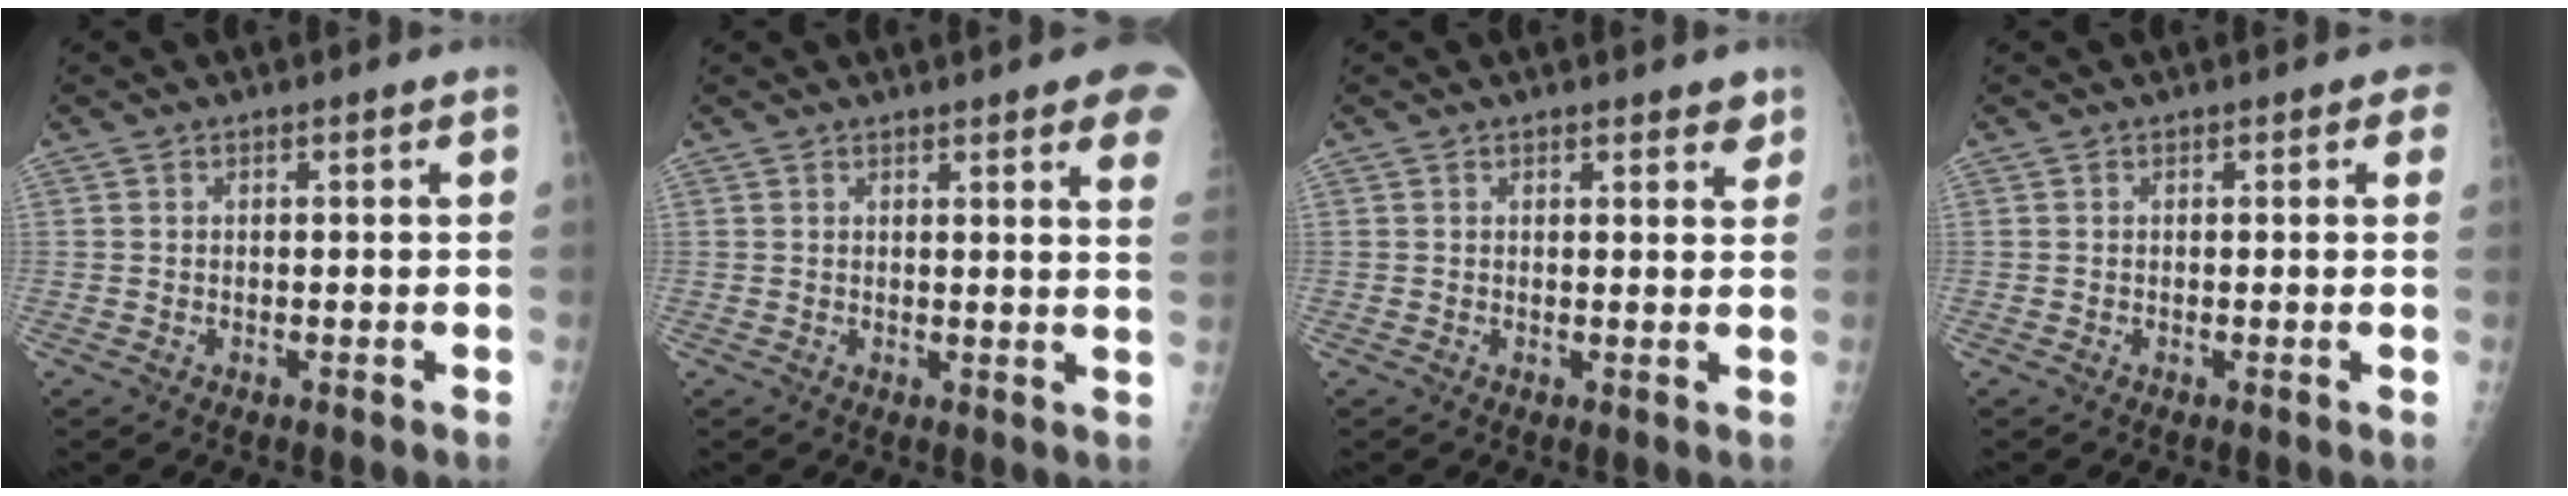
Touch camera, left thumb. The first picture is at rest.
{"total": 9.5, "force": [5.9, 1.3, 7.4], "torque": [-0.071, -0.011, 0.054]}
{"total": 2.8, "force": [2.1, 1.0, 1.6], "torque": [-0.005, -0.010, 0.023]}
{"total": 1.5, "force": [0.7, 0.8, 1.0], "torque": [0.006, 0.002, 0.001]}